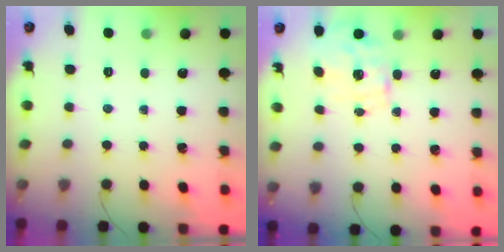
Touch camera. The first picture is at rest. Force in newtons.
{"total": 1.6, "press": 1.4, "slide": 0.8}